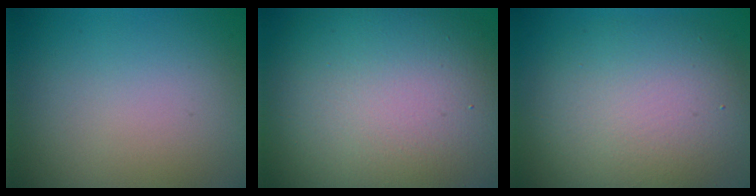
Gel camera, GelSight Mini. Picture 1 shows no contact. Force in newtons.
{"total": 16.8, "press": 16.8, "slide": 0.7}
{"total": 8.5, "press": 8.5, "slide": 0.5}